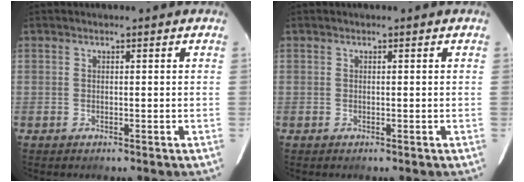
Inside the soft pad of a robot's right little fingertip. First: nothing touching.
{"total": 0.0}